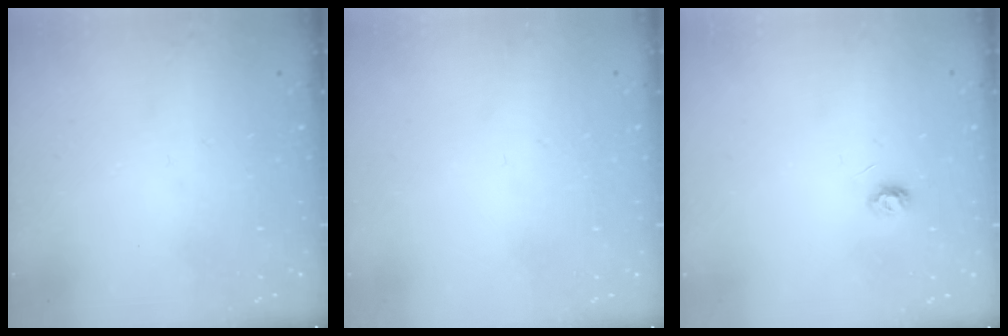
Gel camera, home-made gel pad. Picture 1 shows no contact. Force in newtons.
{"total": 0.9, "press": 0.9, "slide": 0.1}
{"total": 4.3, "press": 4.3, "slide": 0.5}